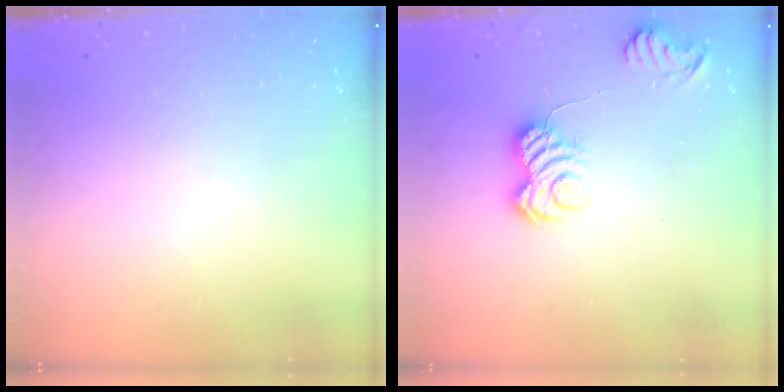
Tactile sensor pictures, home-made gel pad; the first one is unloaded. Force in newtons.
{"total": 6.4, "press": 6.3, "slide": 1.4}